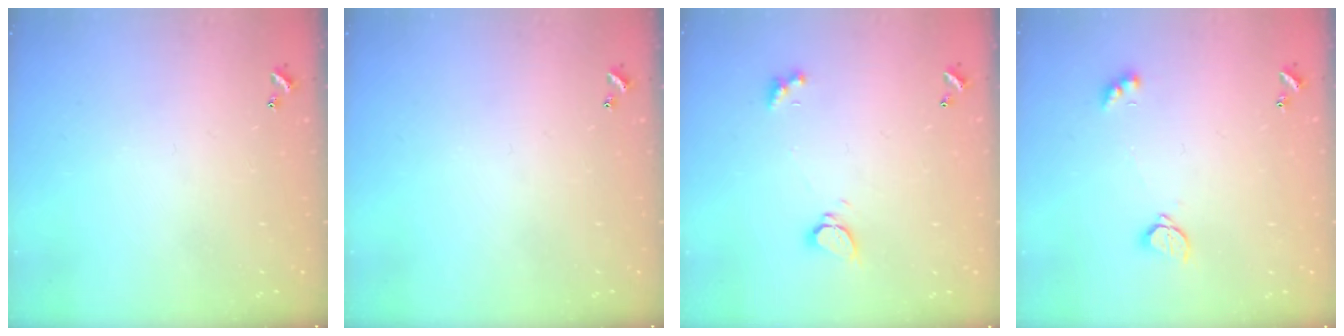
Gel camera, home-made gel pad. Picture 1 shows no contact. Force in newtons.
{"total": 0.0}
{"total": 2.2, "press": 2.2, "slide": 0.3}
{"total": 2.1, "press": 2.0, "slide": 0.5}